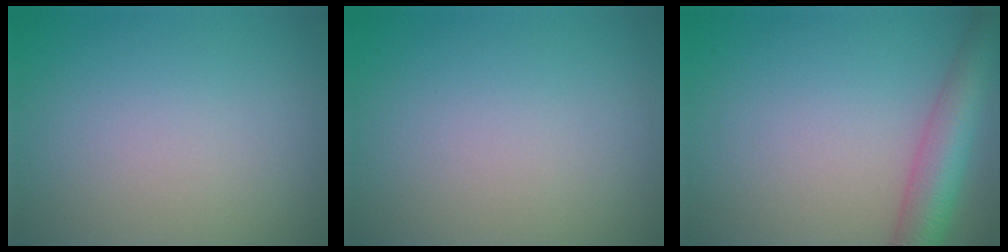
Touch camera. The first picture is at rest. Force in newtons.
{"total": 0.0}
{"total": 5.6, "press": 5.6, "slide": 0.1}